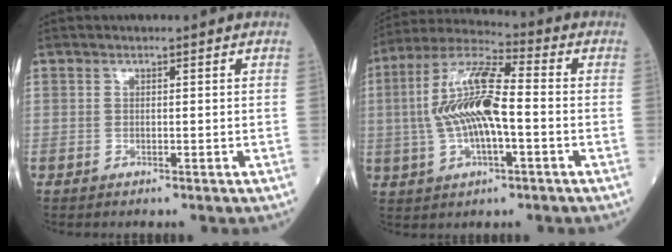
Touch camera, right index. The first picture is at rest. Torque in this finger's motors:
{"motor_torque": [1.37, 0.77, 0.38, 0.21]}